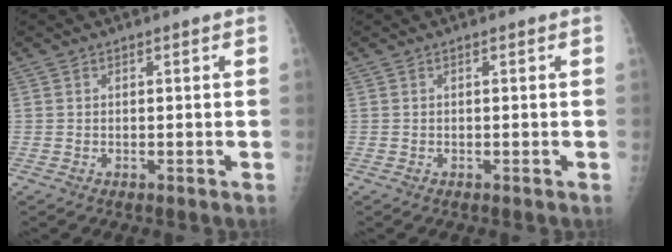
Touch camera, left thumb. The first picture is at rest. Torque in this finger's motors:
{"motor_torque": [0.00, 0.00, 0.00, 0.00, 0.00]}